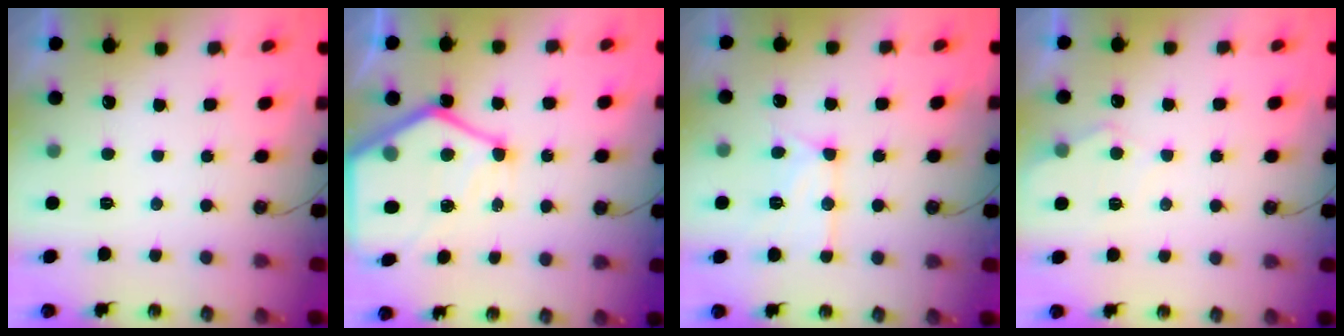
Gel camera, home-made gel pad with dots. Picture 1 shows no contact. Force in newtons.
{"total": 17.1, "press": 17.0, "slide": 1.6}
{"total": 13.7, "press": 13.6, "slide": 0.8}
{"total": 6.5, "press": 6.4, "slide": 0.7}